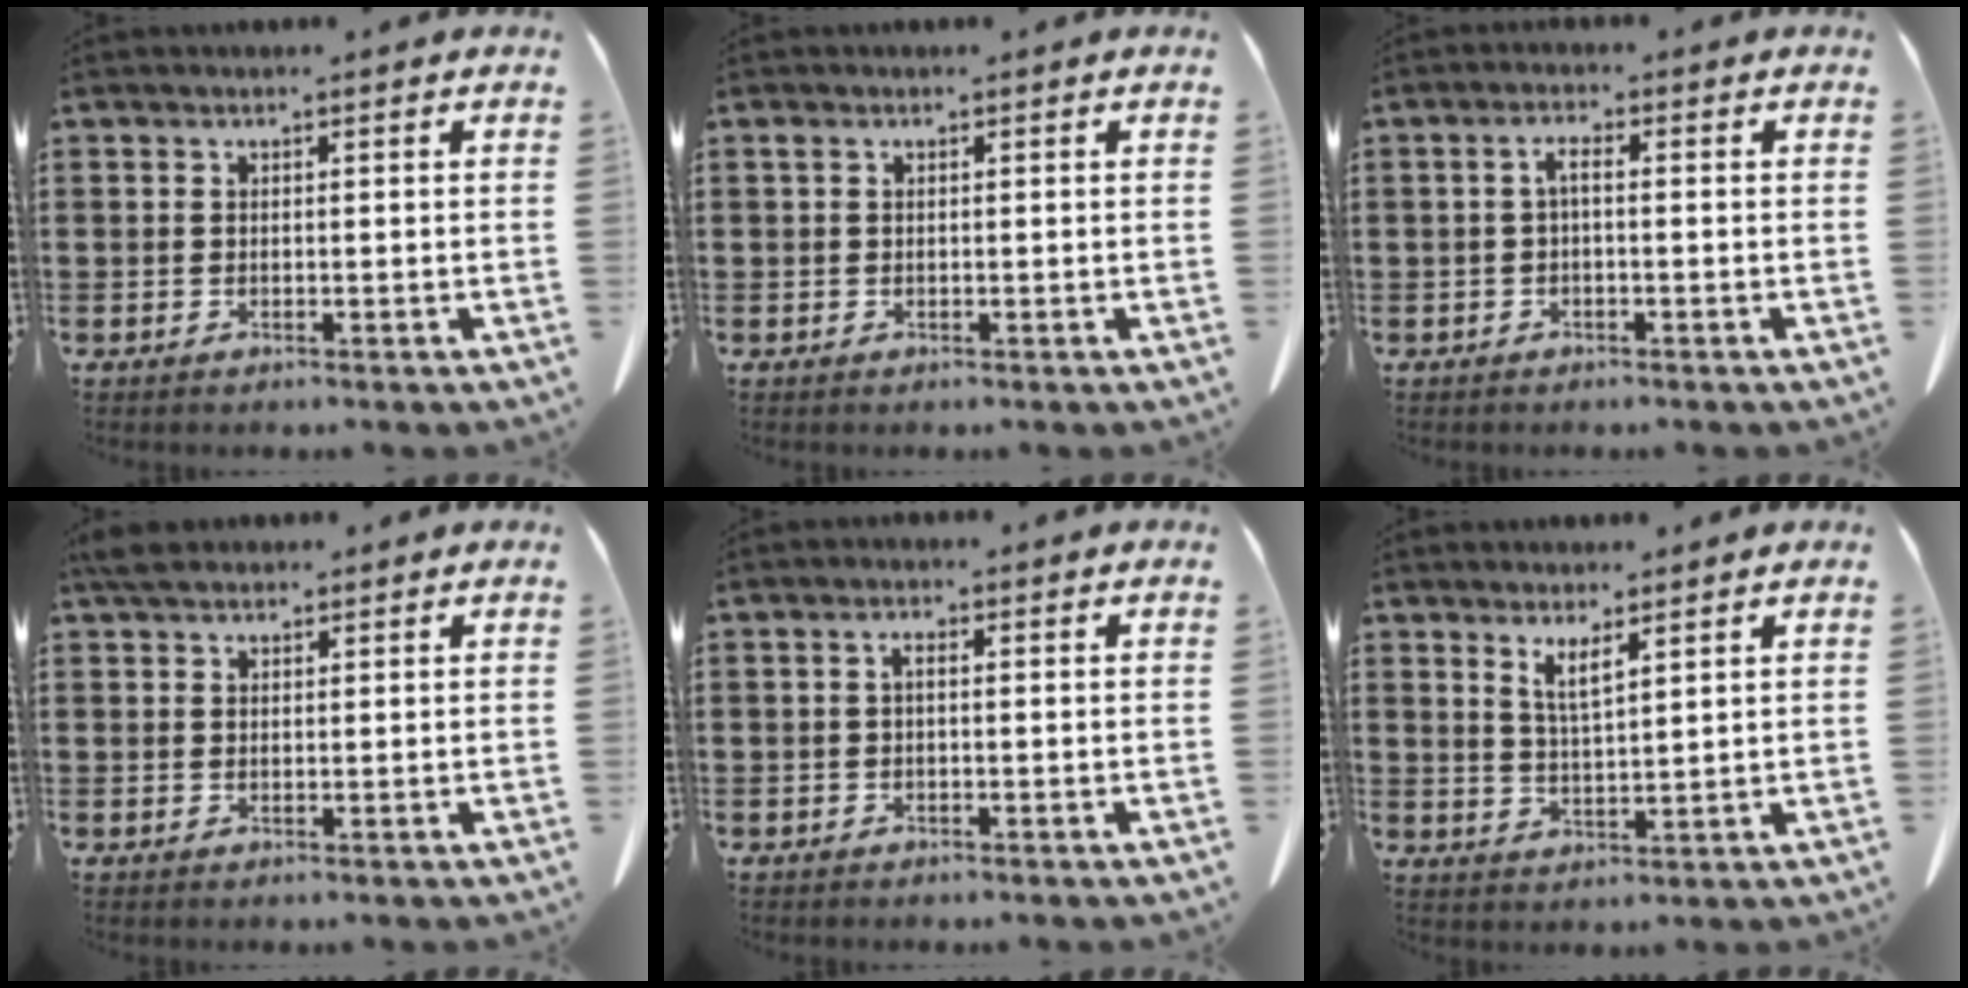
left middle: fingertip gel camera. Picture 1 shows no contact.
{"total": 0.5, "force": [0.2, 0.2, 0.4], "torque": [-0.011, 0.000, 0.004]}
{"total": 1.9, "force": [-0.5, 0.4, 1.8], "torque": [-0.037, 0.003, -0.010]}
{"total": 2.8, "force": [2.2, 1.1, 1.4], "torque": [-0.035, 0.004, 0.043]}
{"total": 1.1, "force": [-0.1, 0.3, 1.0], "torque": [-0.021, -0.002, -0.002]}
{"total": 3.5, "force": [2.5, 0.3, 2.5], "torque": [-0.057, -0.001, 0.045]}